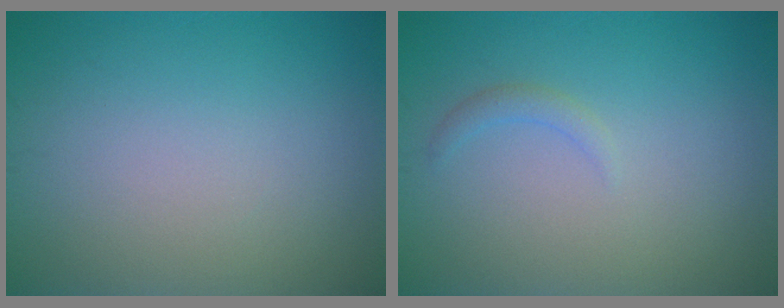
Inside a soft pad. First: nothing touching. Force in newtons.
{"total": 1.0, "press": 1.0, "slide": 0.2}